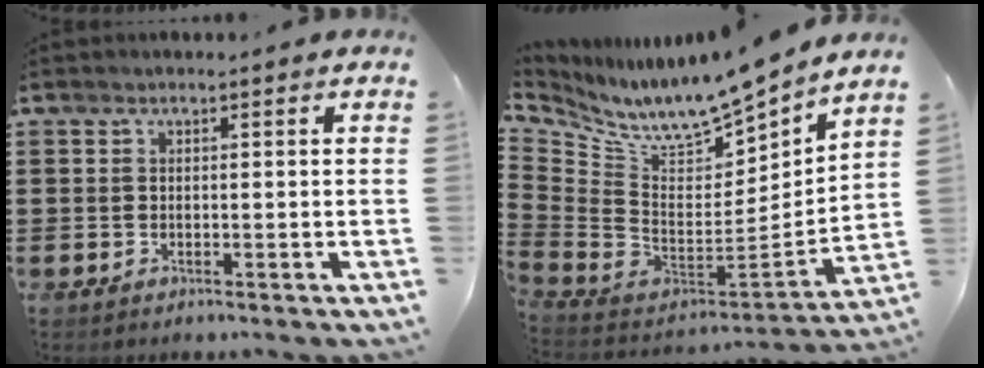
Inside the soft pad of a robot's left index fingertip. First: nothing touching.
{"total": 9.5, "force": [8.7, 1.5, 3.5], "torque": [-0.102, -0.083, 0.147]}